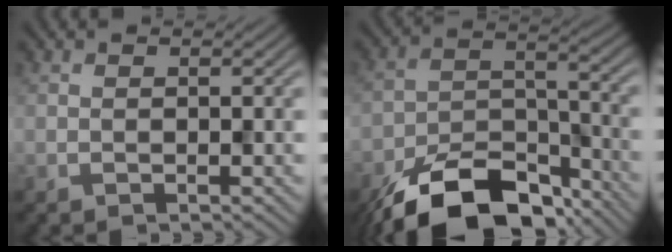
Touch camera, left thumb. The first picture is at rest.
{"total": 14.8, "force": [-10.9, 6.6, 7.5], "torque": [-0.147, -0.024, -0.185]}